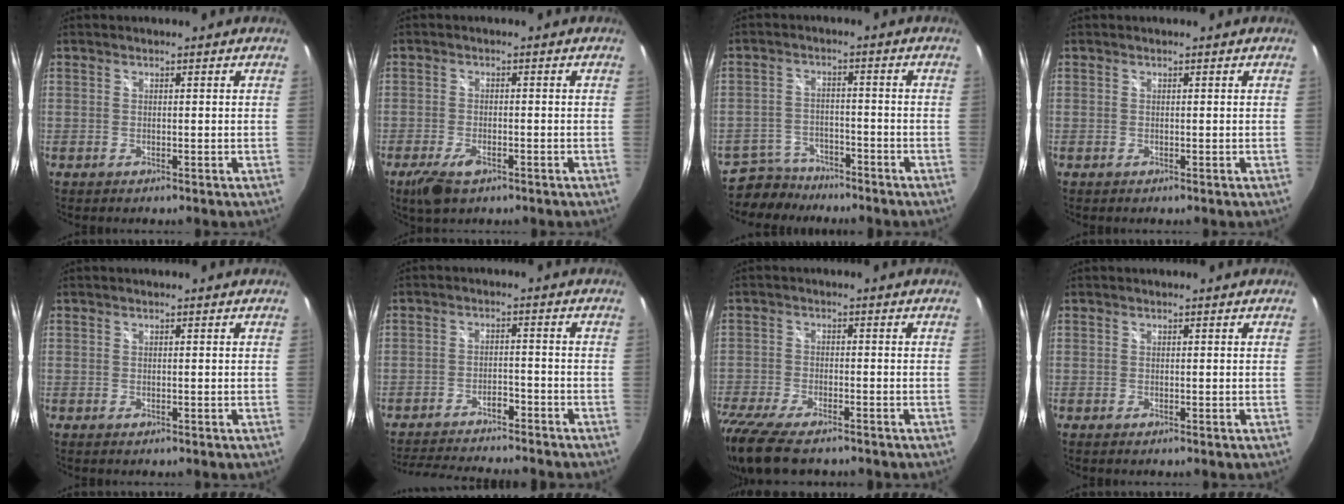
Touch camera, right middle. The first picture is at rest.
{"total": 5.4, "force": [-3.4, 2.2, 3.5], "torque": [-0.090, -0.016, -0.061]}
{"total": 7.2, "force": [-6.2, 3.5, 0.9], "torque": [-0.042, 0.004, -0.103]}
{"total": 0.0}
{"total": 0.0}
{"total": 13.9, "force": [-12.5, 2.5, 5.6], "torque": [-0.120, -0.003, -0.186]}
{"total": 14.6, "force": [-11.6, 4.5, 7.7], "torque": [-0.187, -0.053, -0.203]}
{"total": 0.0}